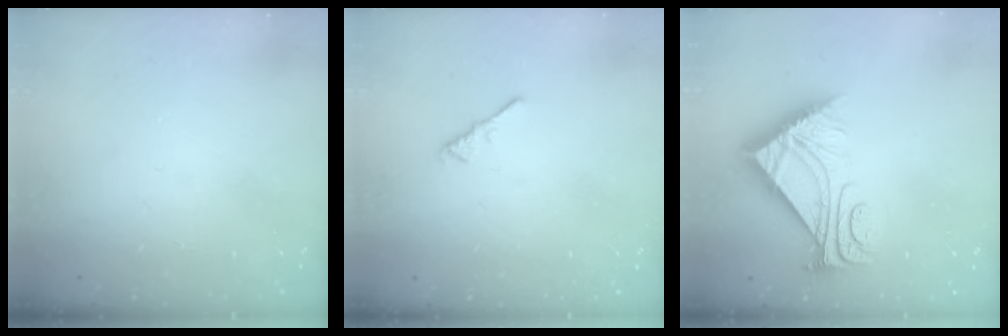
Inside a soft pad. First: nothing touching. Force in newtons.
{"total": 1.1, "press": 1.0, "slide": 0.4}
{"total": 10.5, "press": 10.5, "slide": 0.5}